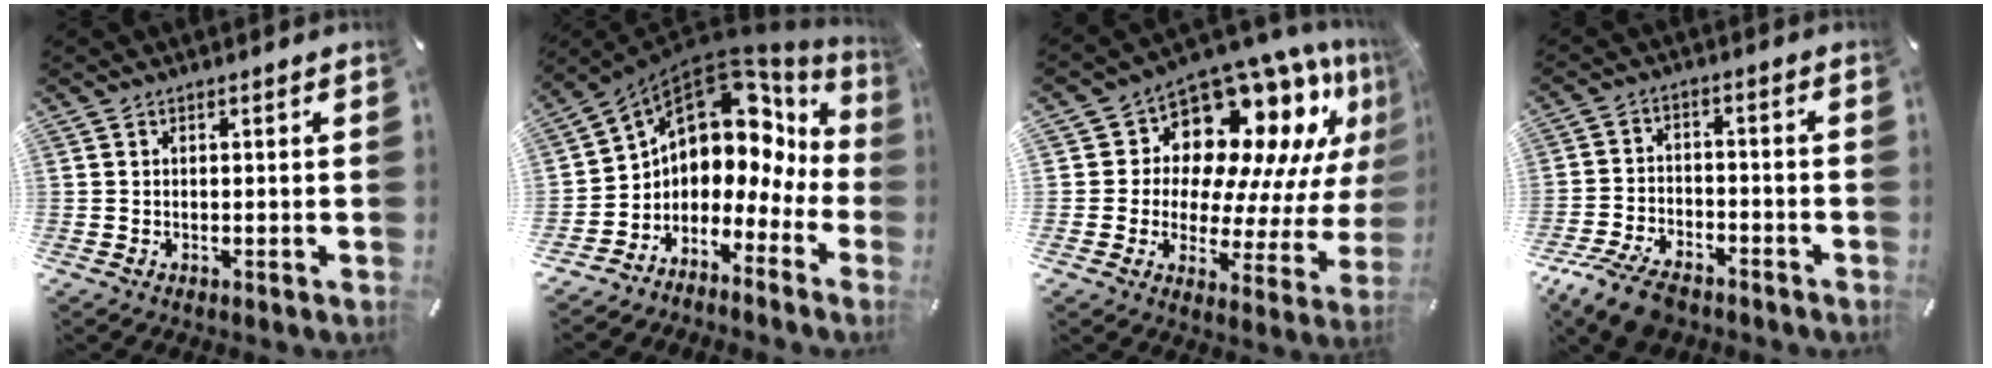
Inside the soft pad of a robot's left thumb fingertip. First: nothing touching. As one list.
[{"total": 10.4, "force": [6.5, 6.5, 4.8], "torque": [-0.087, -0.073, 0.103]}, {"total": 14.8, "force": [10.8, 8.2, 6.0], "torque": [-0.083, -0.122, 0.179]}, {"total": 9.1, "force": [-7.0, 4.1, 4.3], "torque": [-0.085, 0.035, -0.131]}]